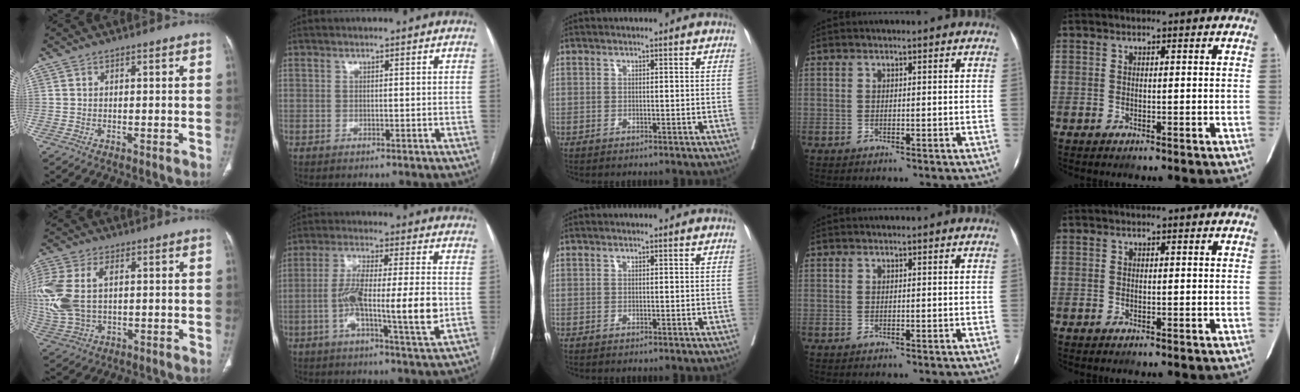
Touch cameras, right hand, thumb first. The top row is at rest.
{"thumb": {"total": 15.3, "force": [1.8, 9.5, 11.9], "torque": [-0.306, 0.008, 0.043]}, "index": {"total": 13.8, "force": [-2.2, 1.3, 13.6], "torque": [-0.240, 0.001, -0.042]}}